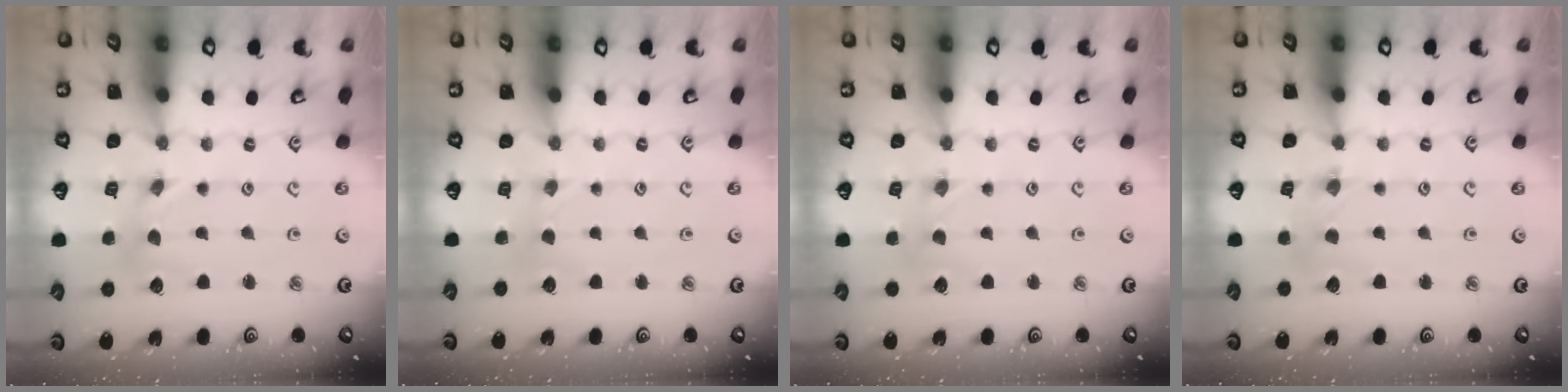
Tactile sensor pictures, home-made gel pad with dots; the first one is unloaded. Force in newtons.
{"total": 1.6, "press": 1.5, "slide": 0.3}
{"total": 0.0}
{"total": 0.9, "press": 0.9, "slide": 0.3}